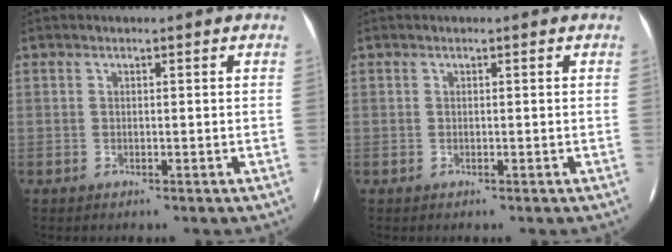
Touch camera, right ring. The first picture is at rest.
{"total": 0.0}